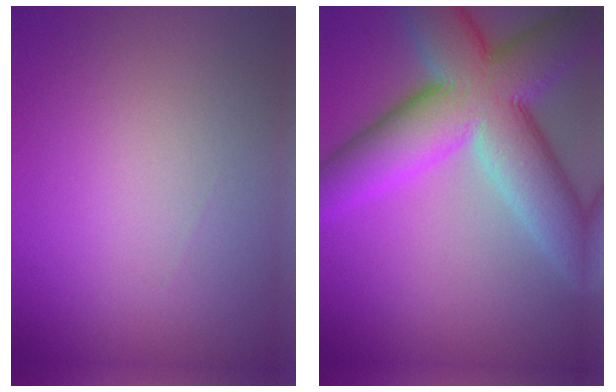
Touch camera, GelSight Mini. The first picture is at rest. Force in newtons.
{"total": 13.2, "press": 13.2, "slide": 0.8}